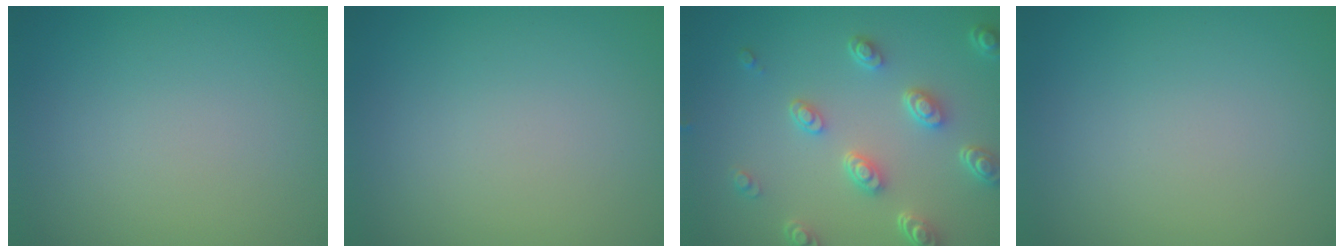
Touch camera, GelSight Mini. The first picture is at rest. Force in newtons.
{"total": 0.0}
{"total": 4.7, "press": 3.8, "slide": 2.9}
{"total": 0.0}